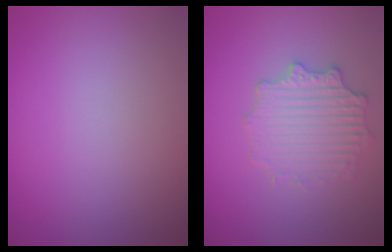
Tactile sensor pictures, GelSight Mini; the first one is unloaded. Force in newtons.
{"total": 2.9, "press": 2.9, "slide": 0.2}